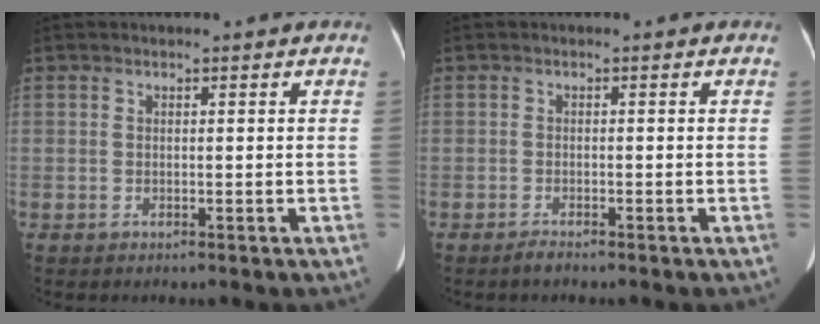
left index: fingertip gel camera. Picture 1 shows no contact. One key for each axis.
{"total": 1.3, "fx": -1.2, "fy": 0.1, "fz": 0.5, "tx": -0.017, "ty": -0.003, "tz": -0.018}